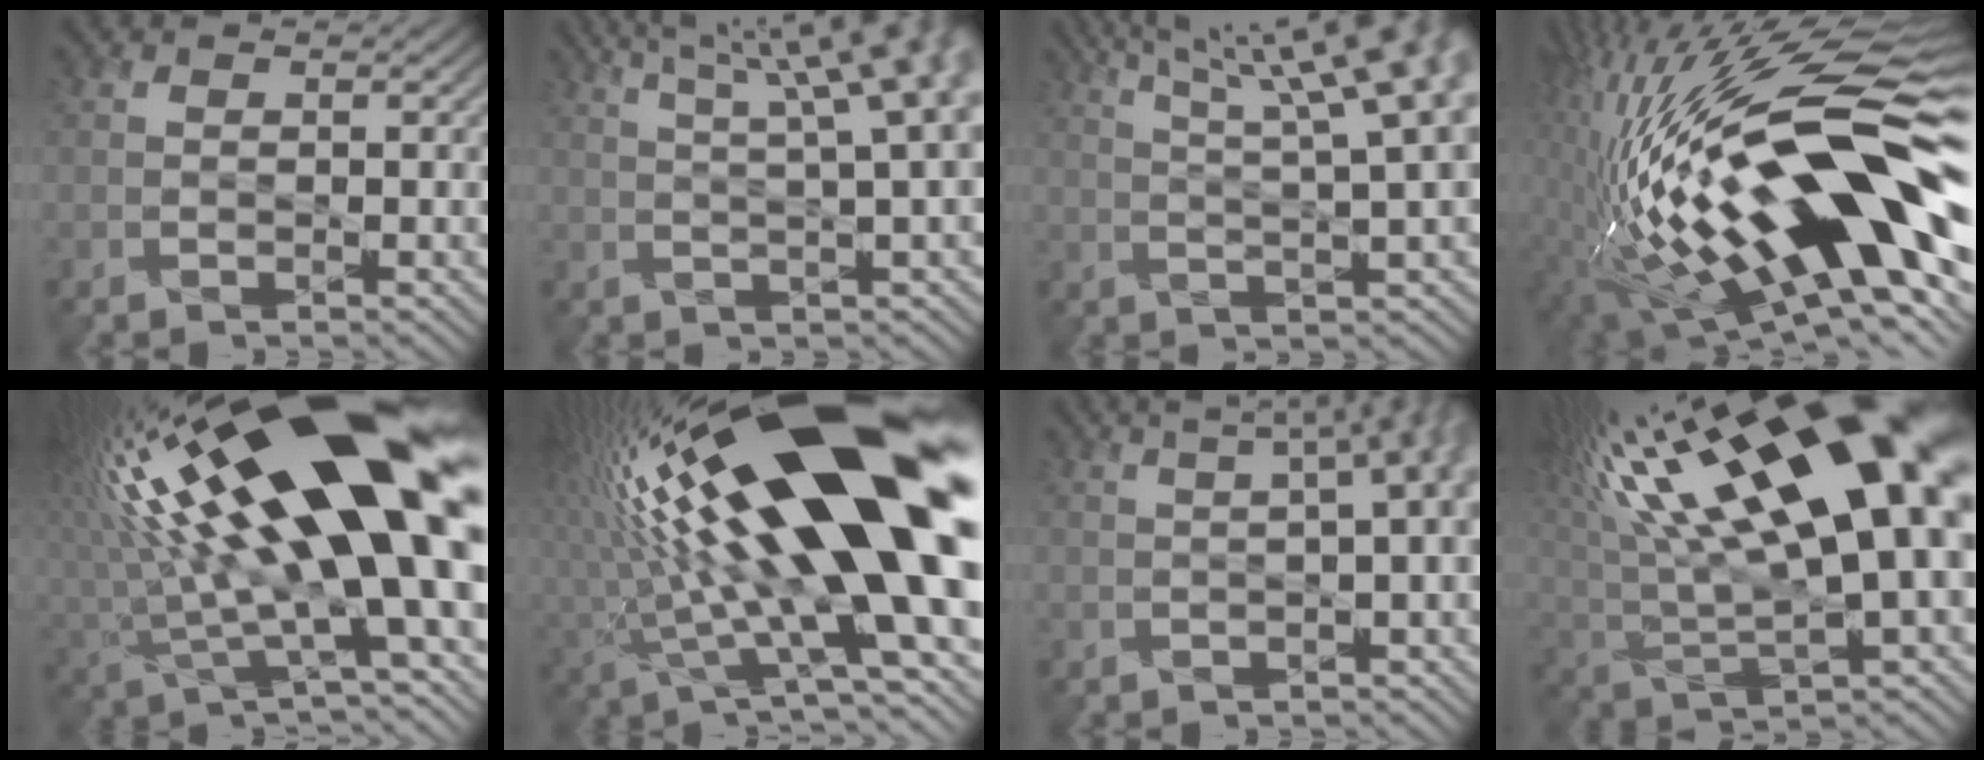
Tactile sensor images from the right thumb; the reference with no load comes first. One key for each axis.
{"total": 14.6, "fx": 6.7, "fy": 4.2, "fz": 12.2, "tx": -0.157, "ty": 0.057, "tz": 0.078}
{"total": 16.3, "fx": 8.4, "fy": 4.5, "fz": 13.2, "tx": -0.178, "ty": 0.050, "tz": 0.106}
{"total": 22.1, "fx": -1.2, "fy": 7.1, "fz": 20.9, "tx": -0.374, "ty": 0.007, "tz": -0.029}
{"total": 22.3, "fx": 5.5, "fy": 7.1, "fz": 20.3, "tx": -0.347, "ty": 0.008, "tz": 0.094}
{"total": 23.1, "fx": 3.3, "fy": 7.0, "fz": 21.8, "tx": -0.377, "ty": -0.004, "tz": 0.043}
{"total": 9.4, "fx": 2.7, "fy": 3.4, "fz": 8.3, "tx": -0.086, "ty": 0.045, "tz": 0.026}
{"total": 22.5, "fx": 8.5, "fy": 7.9, "fz": 19.2, "tx": -0.342, "ty": 0.035, "tz": 0.153}